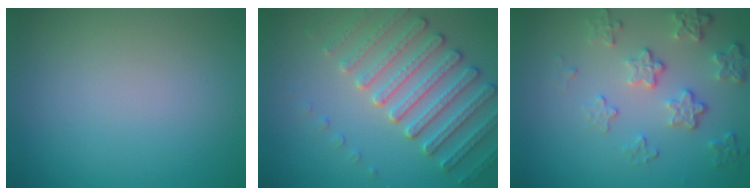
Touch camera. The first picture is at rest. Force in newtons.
{"total": 4.6, "press": 4.5, "slide": 0.7}
{"total": 4.2, "press": 3.2, "slide": 2.7}